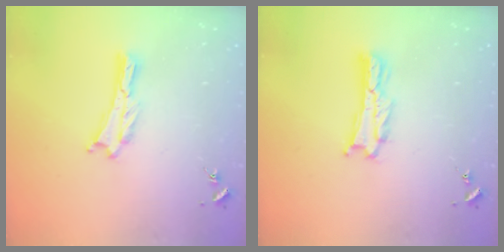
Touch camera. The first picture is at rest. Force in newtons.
{"total": 1.6, "press": 1.6, "slide": 0.2}